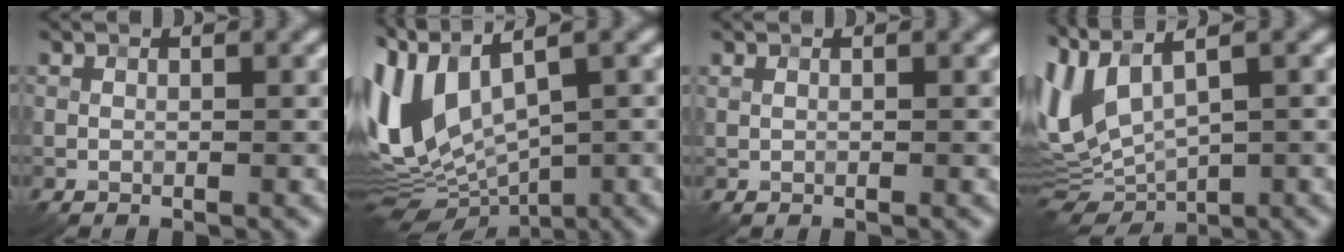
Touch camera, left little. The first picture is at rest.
{"total": 9.0, "force": [1.9, 4.9, 7.4], "torque": [-0.170, -0.009, 0.040]}
{"total": 0.0}
{"total": 7.0, "force": [0.9, 2.6, 6.4], "torque": [-0.138, 0.000, 0.023]}